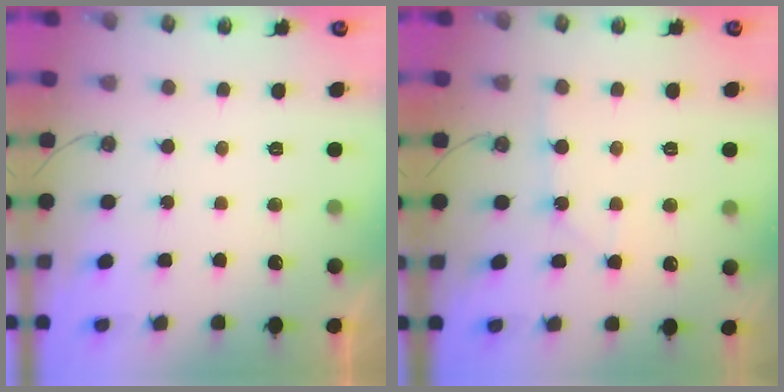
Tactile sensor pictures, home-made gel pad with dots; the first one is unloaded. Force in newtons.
{"total": 6.7, "press": 6.7, "slide": 0.8}